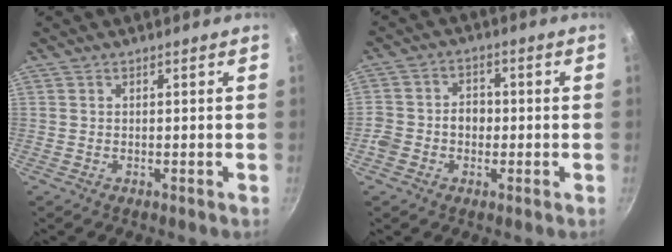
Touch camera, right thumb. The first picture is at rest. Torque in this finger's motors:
{"motor_torque": [0.87, 0.83, 0.44, 0.28, 0.00]}